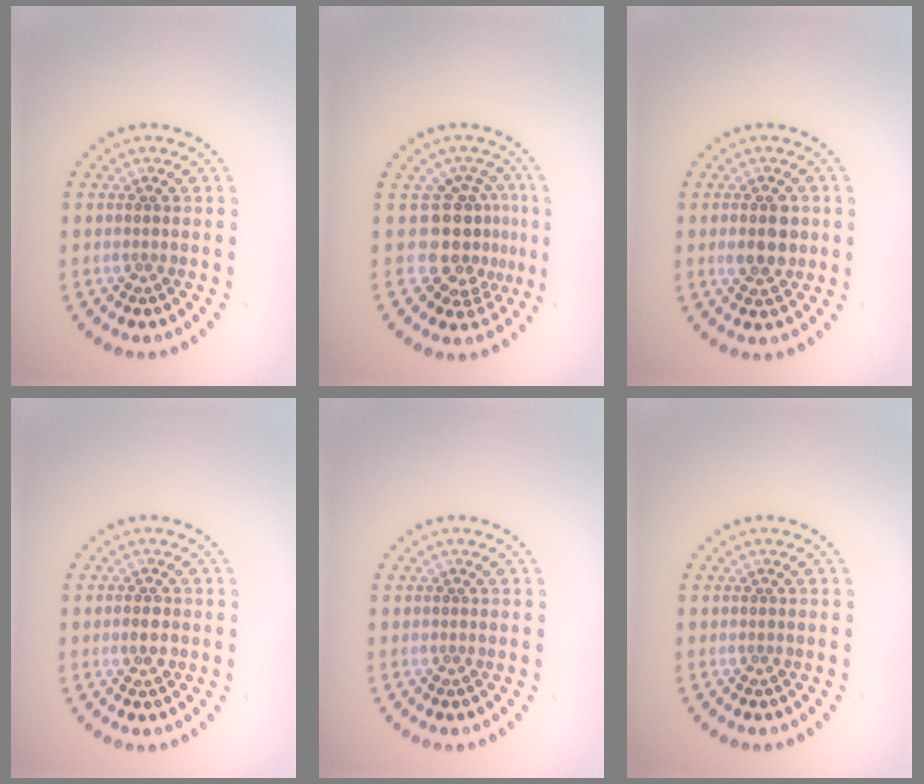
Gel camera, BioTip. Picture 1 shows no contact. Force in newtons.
{"total": 4.2, "press": 3.1, "slide": 2.8}
{"total": 3.0, "press": 3.0, "slide": 0.2}
{"total": 1.4, "press": 1.4, "slide": 0.1}
{"total": 0.0}
{"total": 0.0}